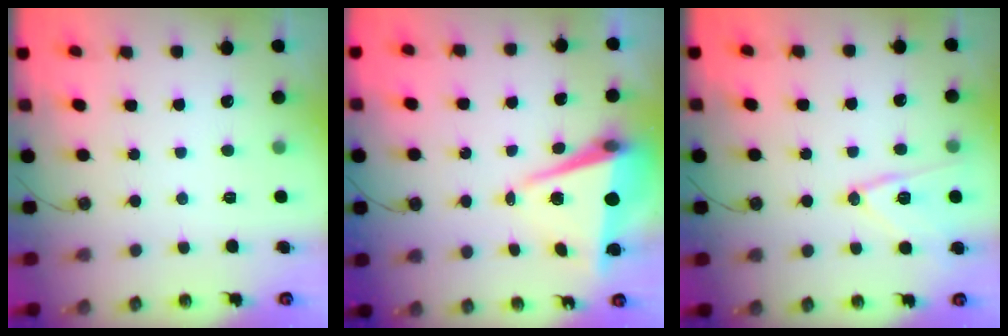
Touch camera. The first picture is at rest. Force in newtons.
{"total": 7.8, "press": 7.3, "slide": 2.9}
{"total": 13.2, "press": 13.1, "slide": 1.2}